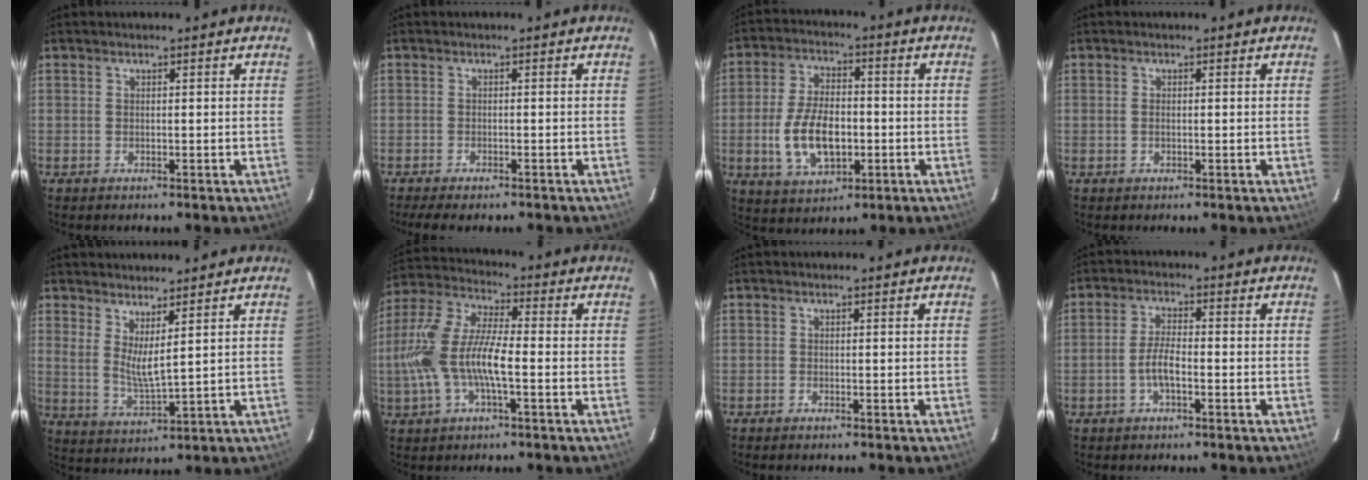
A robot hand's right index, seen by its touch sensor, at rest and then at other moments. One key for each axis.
{"total": 5.2, "fx": -4.3, "fy": 1.4, "fz": 2.6, "tx": -0.063, "ty": -0.019, "tz": -0.069}
{"total": 12.3, "fx": -2.5, "fy": 6.7, "fz": 10.0, "tx": -0.202, "ty": 0.004, "tz": -0.035}
{"total": 0.8, "fx": -0.1, "fy": 0.5, "fz": 0.6, "tx": -0.012, "ty": 0.001, "tz": -0.002}
{"total": 5.6, "fx": 3.5, "fy": 0.6, "fz": 4.4, "tx": -0.080, "ty": -0.018, "tz": 0.063}
{"total": 14.1, "fx": -2.9, "fy": 4.6, "fz": 13.1, "tx": -0.275, "ty": 0.003, "tz": -0.056}
{"total": 0.7, "fx": -0.6, "fy": 0.2, "fz": 0.1, "tx": -0.004, "ty": 0.000, "tz": -0.011}
{"total": 4.3, "fx": -1.6, "fy": 1.1, "fz": 3.8, "tx": -0.081, "ty": 0.006, "tz": -0.031}